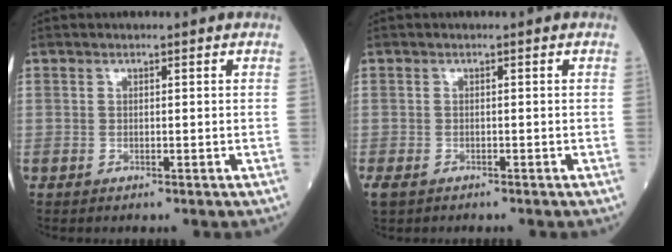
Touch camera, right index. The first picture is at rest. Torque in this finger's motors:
{"motor_torque": [0.07, -0.01, 0.11, 0.04]}